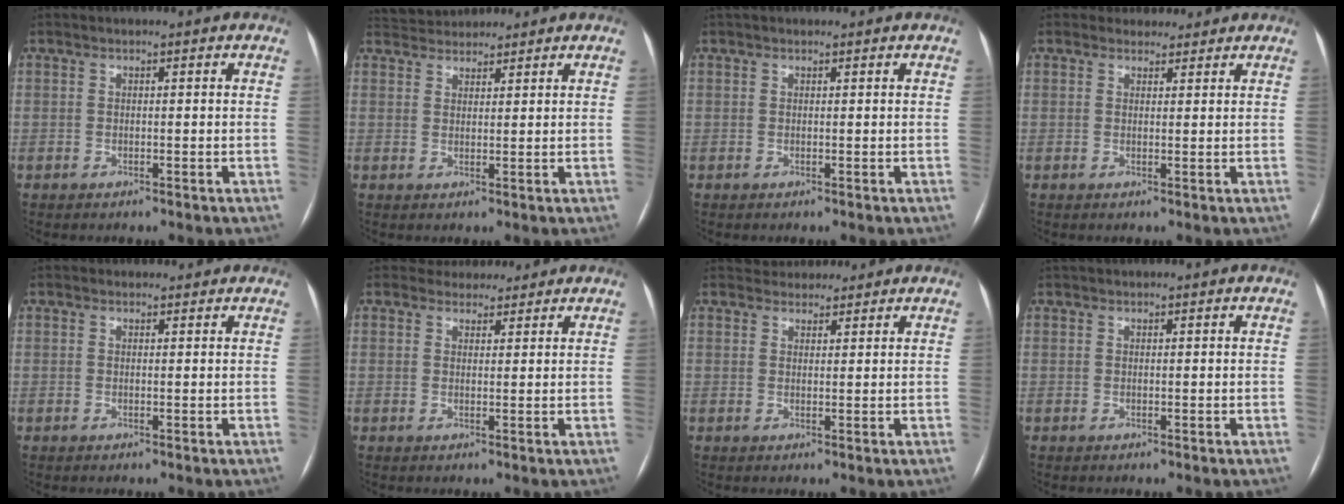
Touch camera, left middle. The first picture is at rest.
{"total": 4.9, "force": [4.6, 1.4, 0.5], "torque": [-0.010, 0.033, 0.081]}
{"total": 1.9, "force": [1.7, 0.7, 0.6], "torque": [-0.011, 0.032, 0.027]}
{"total": 3.2, "force": [2.8, 1.5, -0.2], "torque": [0.009, 0.010, 0.034]}
{"total": 1.4, "force": [1.3, 0.6, -0.1], "torque": [-0.003, 0.008, 0.015]}
{"total": 4.4, "force": [4.0, 1.8, 0.0], "torque": [0.006, 0.011, 0.053]}
{"total": 4.3, "force": [3.9, 1.6, 0.2], "torque": [0.001, 0.020, 0.058]}
{"total": 2.0, "force": [1.9, 0.4, 0.7], "torque": [-0.012, 0.034, 0.034]}